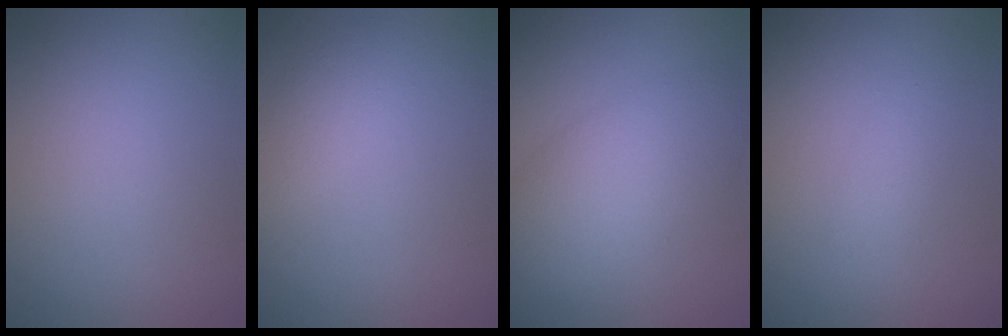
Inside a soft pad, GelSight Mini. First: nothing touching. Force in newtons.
{"total": 2.0, "press": 2.0, "slide": 0.1}
{"total": 6.6, "press": 6.6, "slide": 0.3}
{"total": 1.7, "press": 1.7, "slide": 0.1}